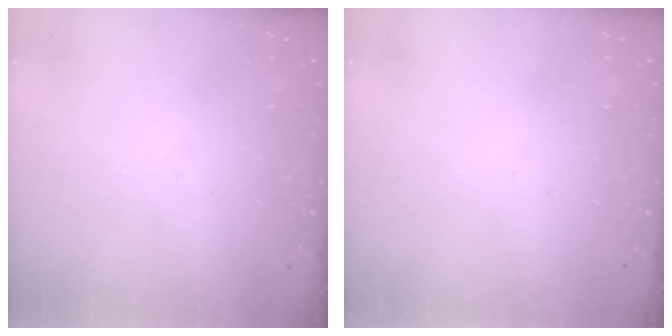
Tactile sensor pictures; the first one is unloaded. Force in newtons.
{"total": 0.0}